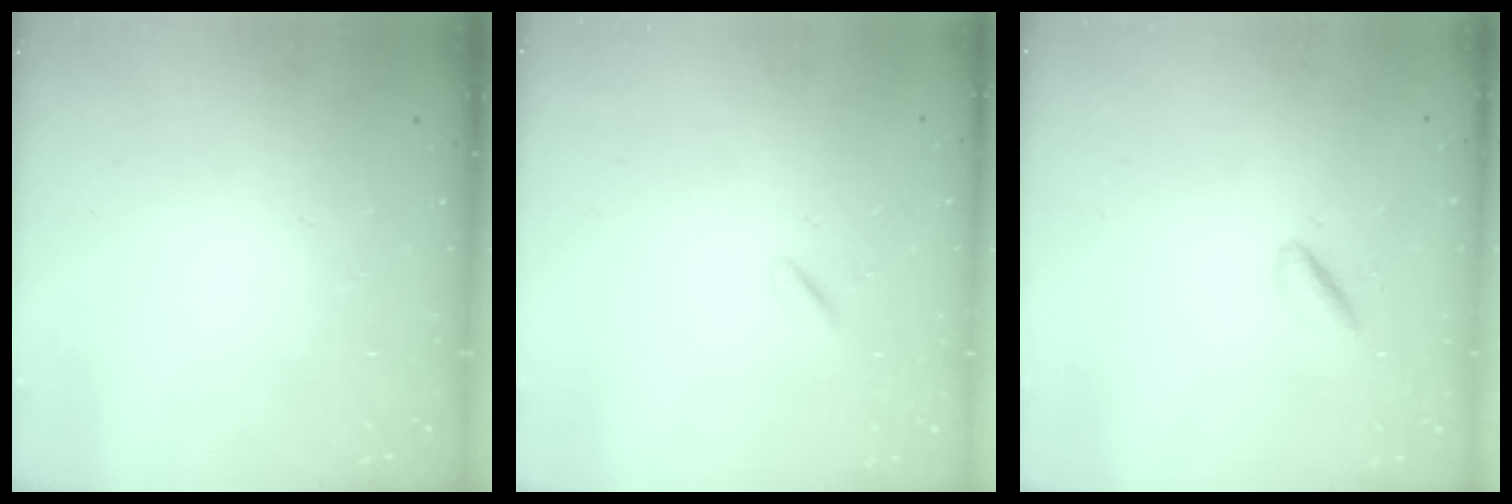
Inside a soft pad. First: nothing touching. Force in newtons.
{"total": 0.9, "press": 0.8, "slide": 0.4}
{"total": 3.2, "press": 3.2, "slide": 0.4}